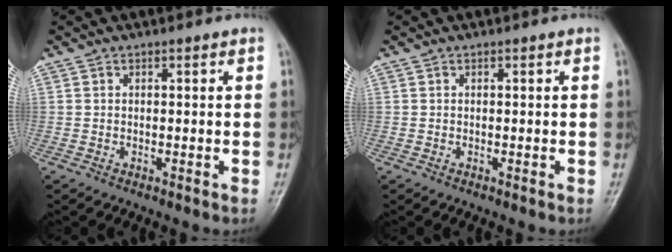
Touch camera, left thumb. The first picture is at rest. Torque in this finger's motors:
{"motor_torque": [-0.03, 0.03, 0.01, -0.08, 0.00]}